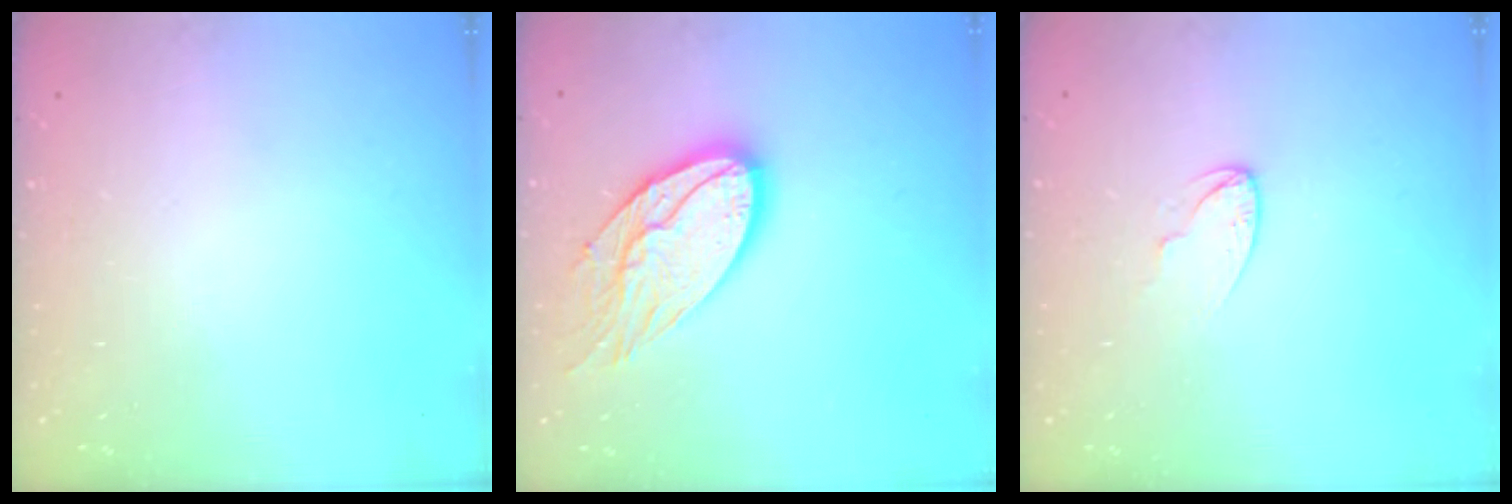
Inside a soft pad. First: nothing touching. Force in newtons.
{"total": 14.7, "press": 14.6, "slide": 0.9}
{"total": 3.7, "press": 3.7, "slide": 0.3}